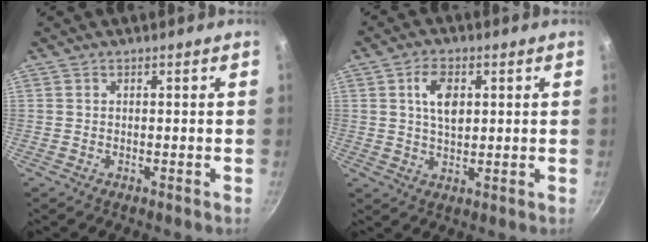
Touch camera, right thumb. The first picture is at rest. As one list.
[{"total": 6.3, "force": [1.8, 3.6, 4.9], "torque": [-0.077, -0.005, 0.032]}]